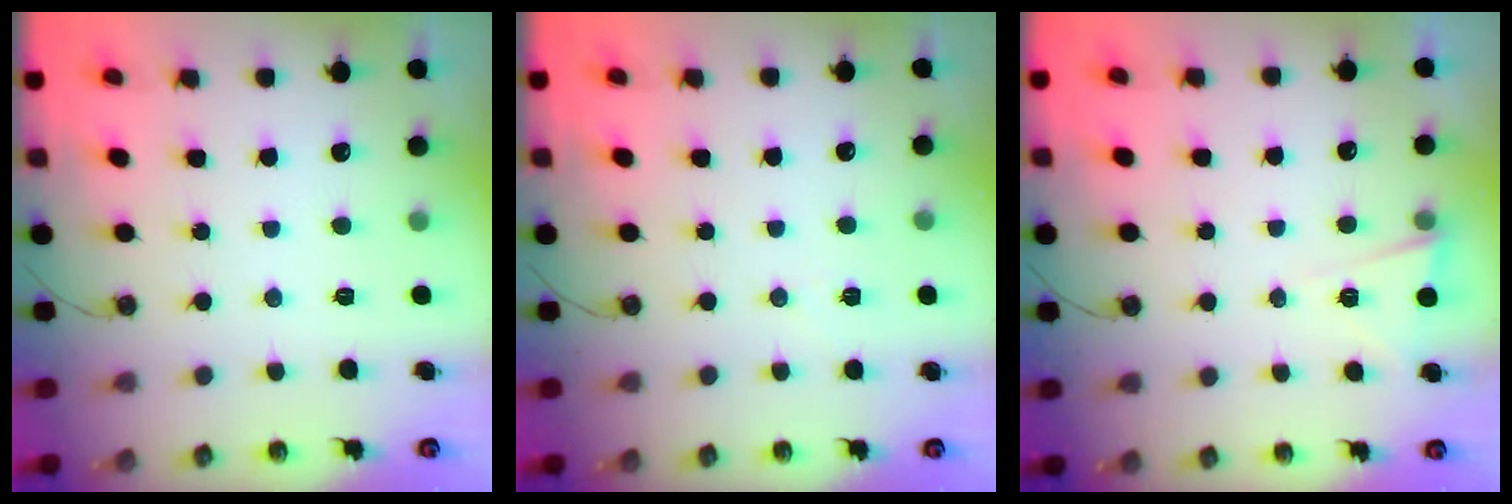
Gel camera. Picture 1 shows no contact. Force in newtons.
{"total": 4.4, "press": 4.1, "slide": 1.6}
{"total": 2.8, "press": 2.4, "slide": 1.4}